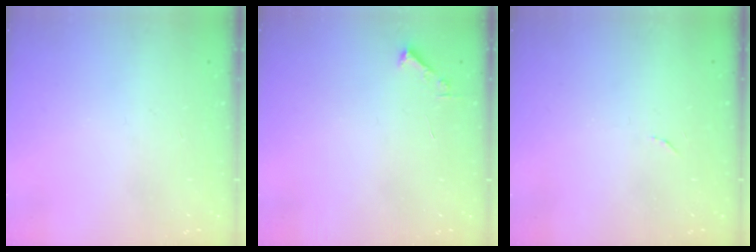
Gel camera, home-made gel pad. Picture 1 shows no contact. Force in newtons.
{"total": 1.7, "press": 1.7, "slide": 0.2}
{"total": 4.0, "press": 4.0, "slide": 0.3}